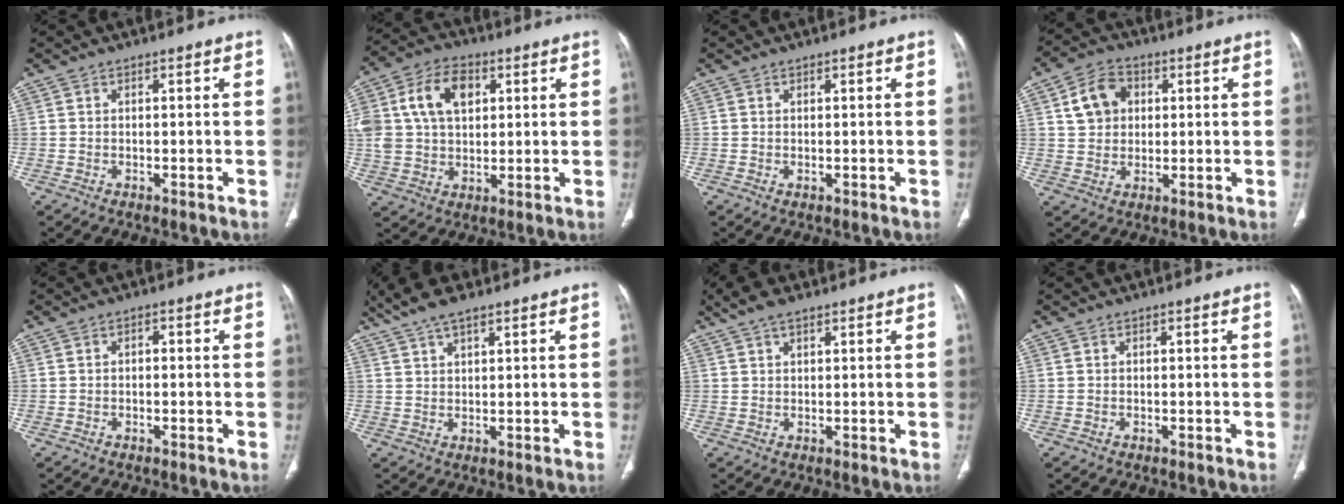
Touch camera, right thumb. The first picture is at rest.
{"total": 16.5, "force": [4.6, 11.4, 11.0], "torque": [-0.222, 0.010, 0.084]}
{"total": 0.0}
{"total": 8.2, "force": [2.3, 6.5, 4.4], "torque": [-0.059, 0.006, 0.038]}
{"total": 0.8, "force": [-0.1, 0.5, 0.6], "torque": [-0.004, 0.002, -0.005]}
{"total": 6.8, "force": [5.0, 2.0, 4.2], "torque": [-0.084, 0.003, 0.095]}
{"total": 4.6, "force": [3.2, 1.9, 2.8], "torque": [-0.053, 0.005, 0.059]}
{"total": 0.0}